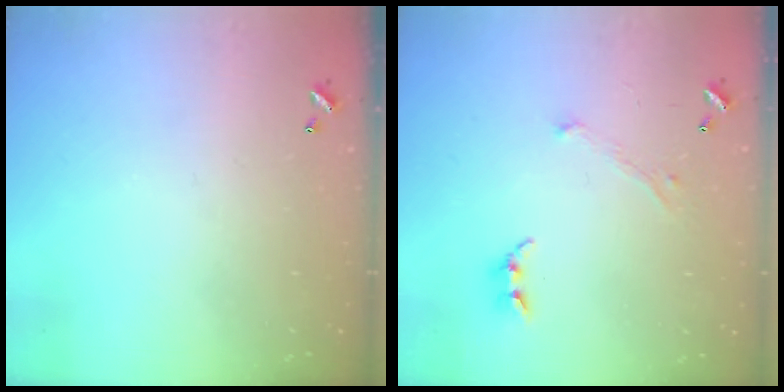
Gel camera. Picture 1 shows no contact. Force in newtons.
{"total": 1.7, "press": 1.6, "slide": 0.5}